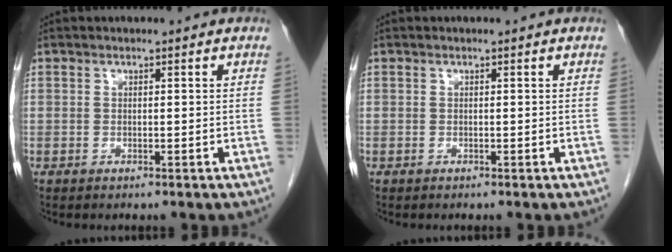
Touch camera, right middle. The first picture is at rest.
{"total": 0.0}